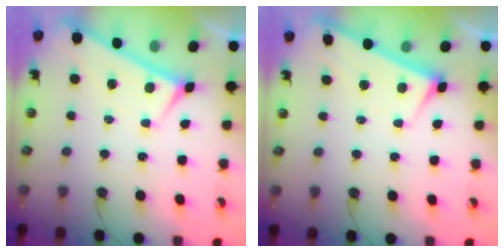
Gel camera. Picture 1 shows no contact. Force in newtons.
{"total": 3.1, "press": 3.1, "slide": 0.1}